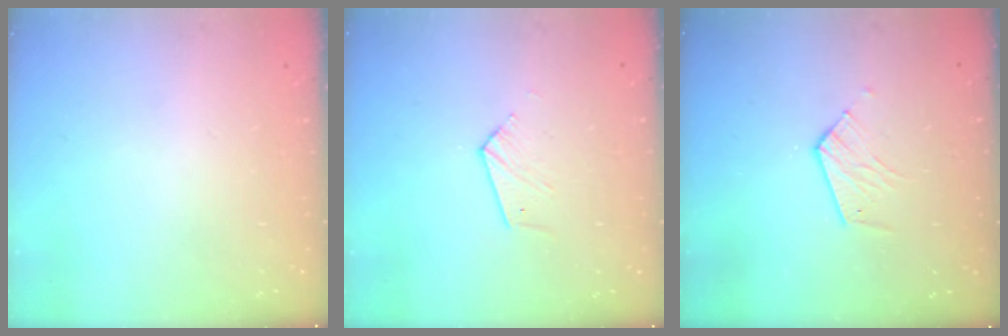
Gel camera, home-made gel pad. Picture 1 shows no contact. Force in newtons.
{"total": 4.7, "press": 4.7, "slide": 0.4}
{"total": 6.2, "press": 6.2, "slide": 0.5}